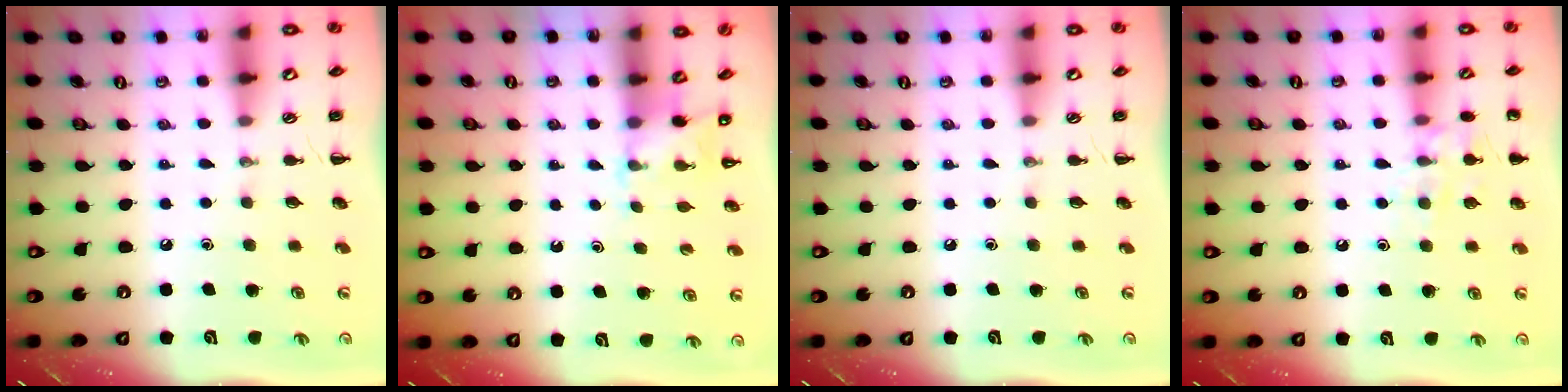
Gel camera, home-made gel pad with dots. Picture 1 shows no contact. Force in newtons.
{"total": 3.5, "press": 3.3, "slide": 1.2}
{"total": 0.0}
{"total": 9.2, "press": 9.1, "slide": 1.1}